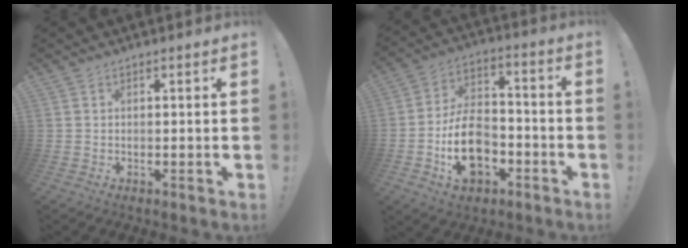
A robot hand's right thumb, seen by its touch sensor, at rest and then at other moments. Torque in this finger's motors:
{"motor_torque": [0.45, 0.15, 0.71, 0.05, 0.09]}